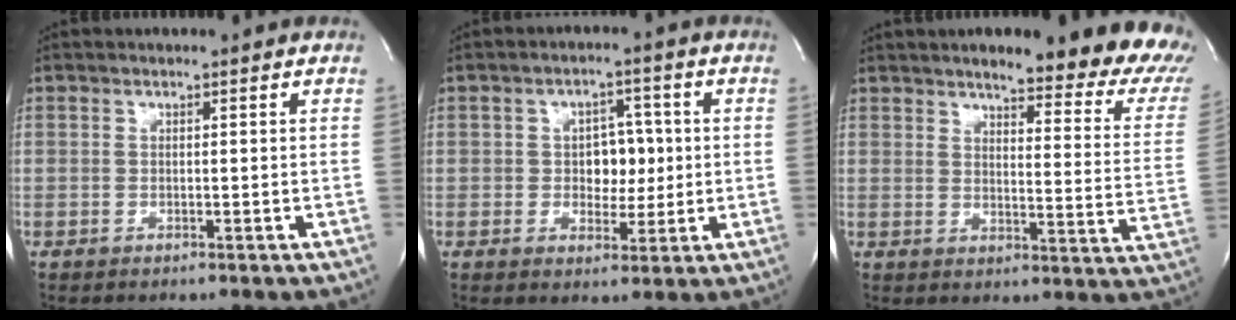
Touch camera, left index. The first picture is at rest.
{"total": 5.6, "force": [0.2, 3.8, 4.0], "torque": [-0.053, 0.014, 0.006]}
{"total": 21.6, "force": [18.7, 3.5, 10.2], "torque": [-0.119, -0.067, 0.204]}